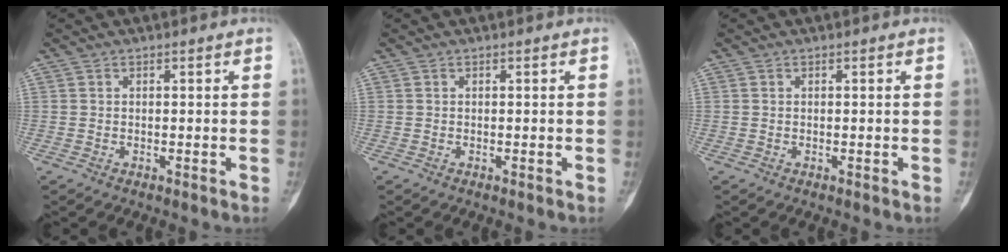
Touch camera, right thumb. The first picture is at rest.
{"total": 0.0}
{"total": 0.0}